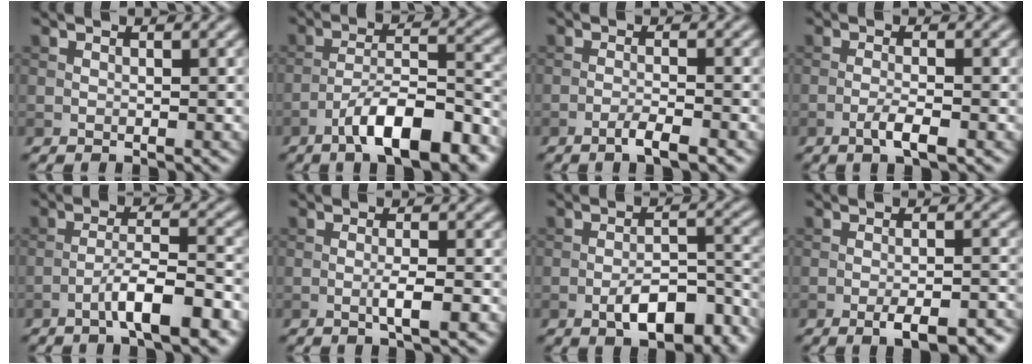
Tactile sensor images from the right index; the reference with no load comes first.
{"total": 9.5, "force": [-5.9, 2.7, 7.0], "torque": [-0.107, 0.012, -0.101]}
{"total": 2.4, "force": [-1.5, 0.4, 1.9], "torque": [-0.030, 0.005, -0.034]}
{"total": 2.5, "force": [-1.2, 0.5, 2.1], "torque": [-0.039, 0.004, -0.025]}
{"total": 6.6, "force": [-3.5, 1.2, 5.4], "torque": [-0.089, 0.012, -0.061]}
{"total": 2.5, "force": [-0.8, 0.3, 2.4], "torque": [-0.040, 0.004, -0.017]}
{"total": 7.0, "force": [-3.8, 2.8, 5.1], "torque": [-0.079, 0.007, -0.058]}
{"total": 5.5, "force": [-3.3, 1.5, 4.2], "torque": [-0.065, 0.000, -0.042]}